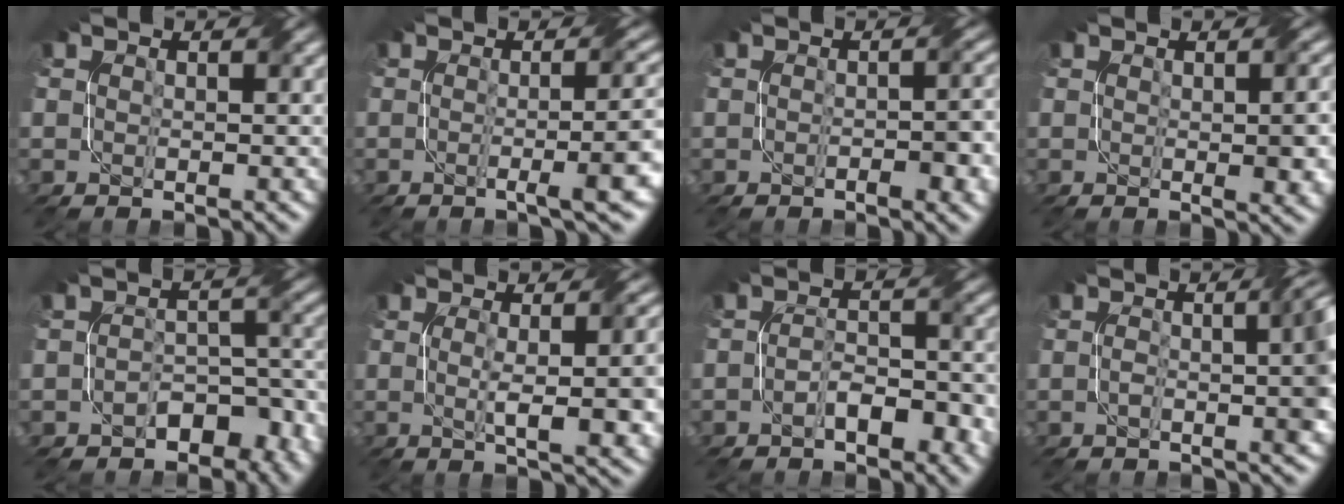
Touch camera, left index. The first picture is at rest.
{"total": 5.7, "force": [-1.0, 1.3, 5.5], "torque": [-0.059, -0.002, -0.017]}
{"total": 2.8, "force": [-1.0, 0.6, 2.6], "torque": [-0.036, 0.000, -0.013]}
{"total": 4.1, "force": [0.0, 1.1, 4.0], "torque": [-0.041, 0.007, 0.004]}
{"total": 5.8, "force": [-3.3, 3.3, 3.4], "torque": [-0.034, -0.003, -0.050]}
{"total": 7.5, "force": [-0.3, 2.1, 7.2], "torque": [-0.074, 0.008, -0.003]}
{"total": 3.7, "force": [-1.9, 1.5, 2.8], "torque": [-0.045, 0.007, -0.030]}
{"total": 5.4, "force": [-0.2, 1.6, 5.2], "torque": [-0.056, 0.009, -0.007]}